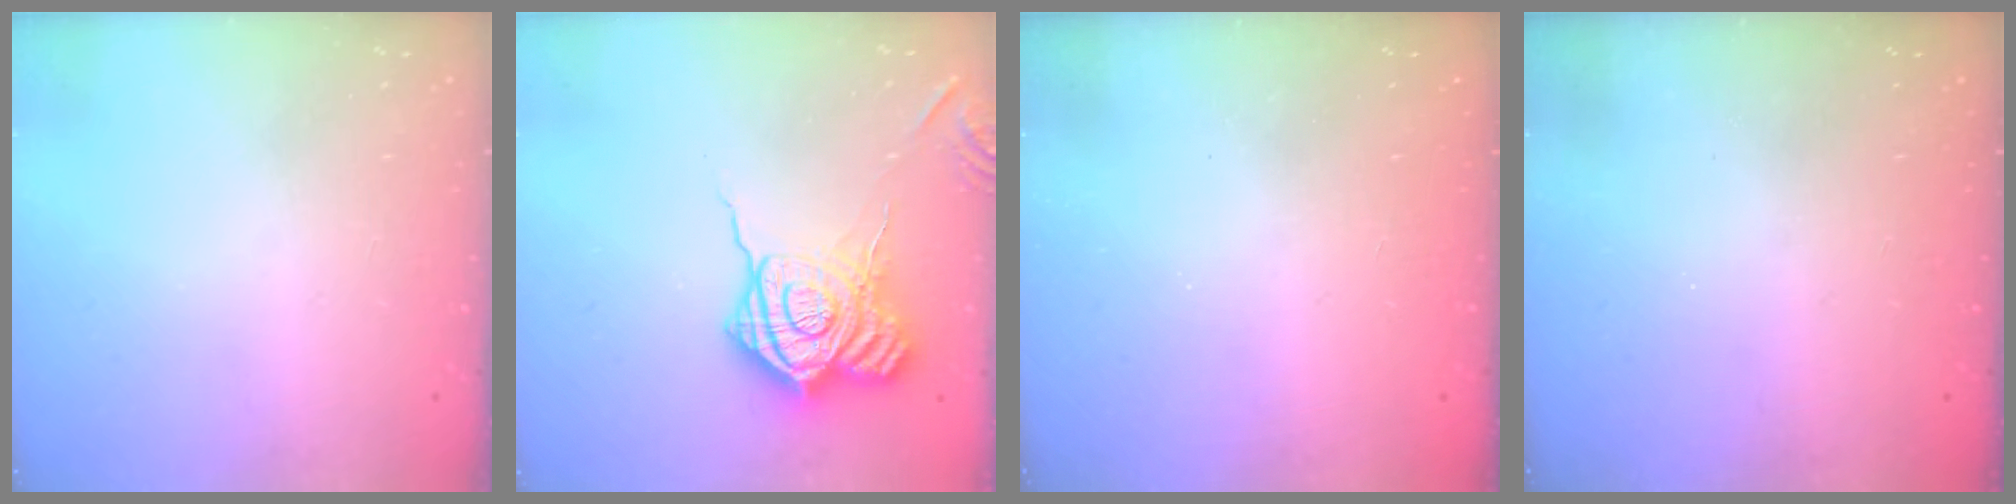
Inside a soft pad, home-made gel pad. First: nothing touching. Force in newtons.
{"total": 19.7, "press": 19.7, "slide": 1.0}
{"total": 2.5, "press": 2.4, "slide": 0.8}
{"total": 2.3, "press": 2.2, "slide": 0.8}